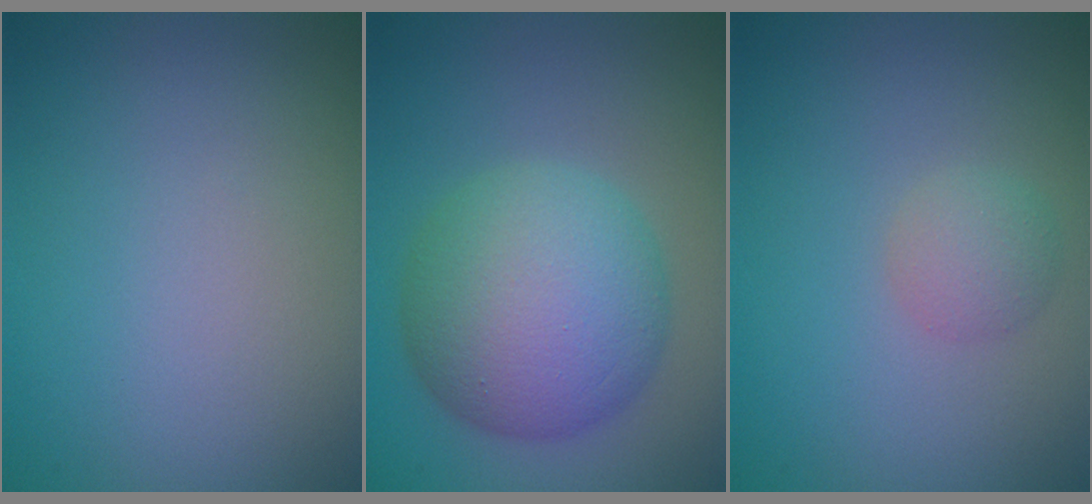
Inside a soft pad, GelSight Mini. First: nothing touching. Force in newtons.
{"total": 8.9, "press": 8.9, "slide": 0.1}
{"total": 1.8, "press": 1.8, "slide": 0.1}